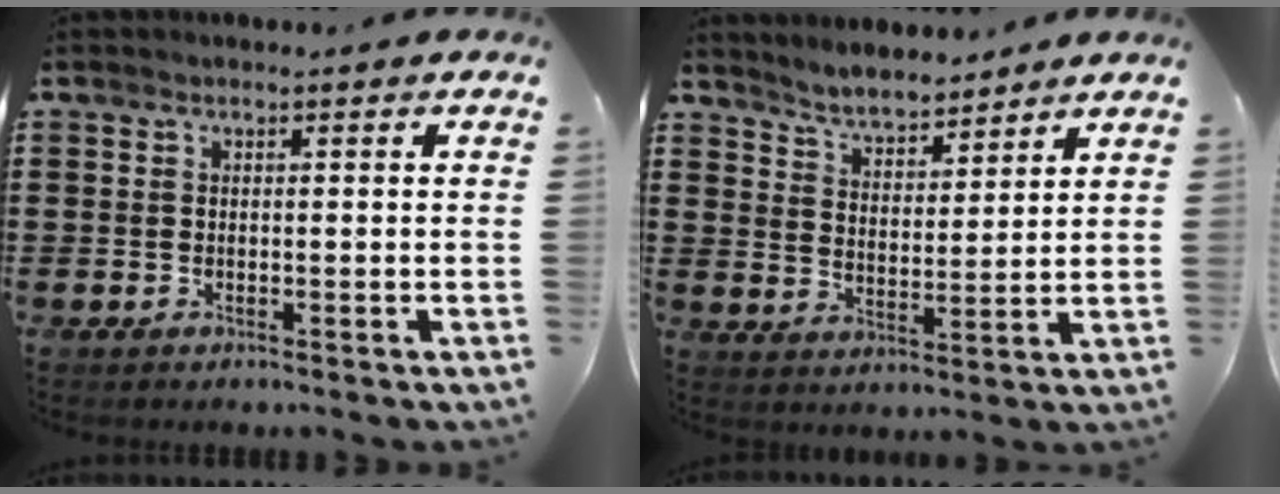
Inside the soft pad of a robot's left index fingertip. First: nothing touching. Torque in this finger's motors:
{"motor_torque": [0.07, -0.10, 0.12, 0.04]}